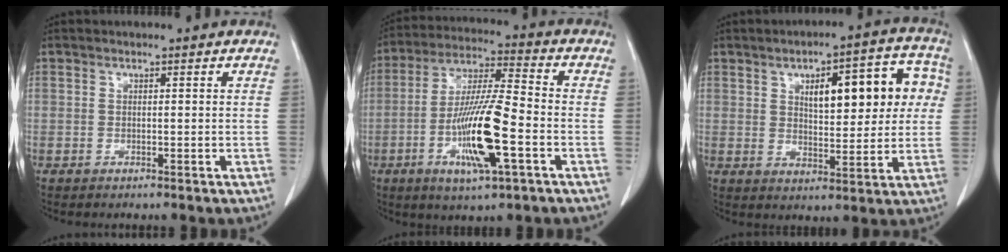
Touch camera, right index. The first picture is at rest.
{"total": 14.4, "force": [-4.5, 1.4, 13.6], "torque": [-0.265, -0.011, -0.083]}
{"total": 13.3, "force": [3.3, 5.1, 11.8], "torque": [-0.148, 0.036, 0.048]}